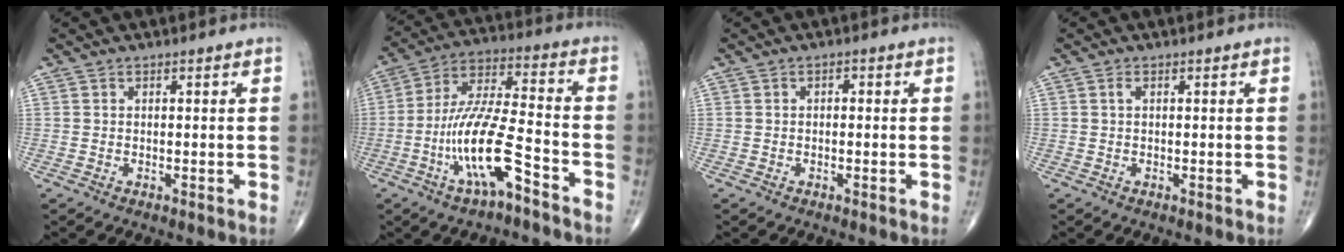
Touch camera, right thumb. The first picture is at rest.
{"total": 14.6, "force": [-6.8, 3.8, 12.4], "torque": [-0.244, 0.053, -0.122]}
{"total": 0.8, "force": [0.0, 0.5, 0.6], "torque": [-0.002, 0.004, -0.005]}
{"total": 0.6, "force": [0.2, 0.2, 0.6], "torque": [-0.012, 0.001, 0.001]}